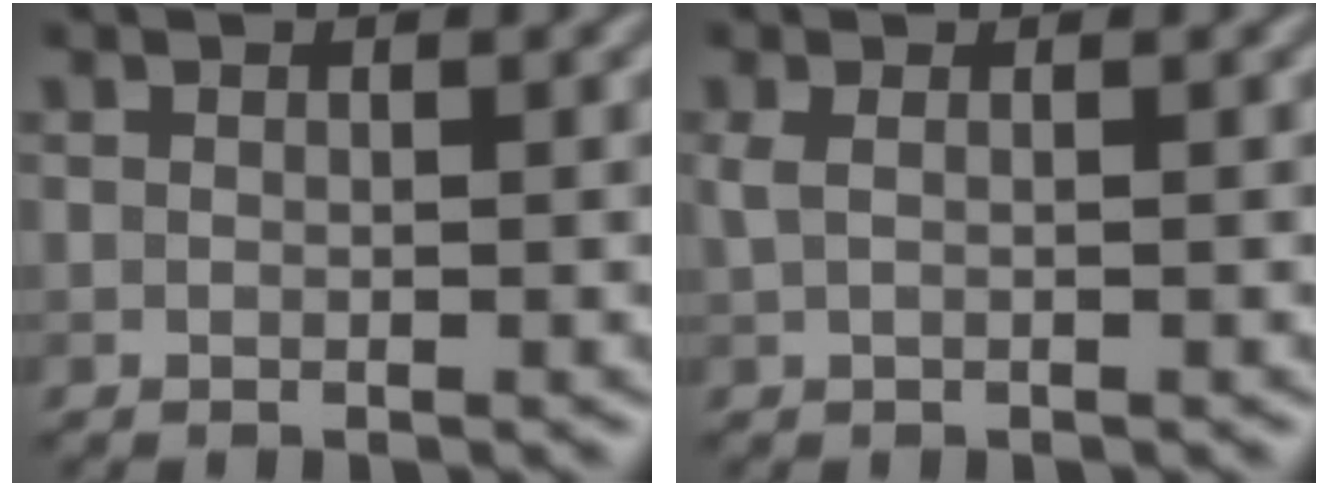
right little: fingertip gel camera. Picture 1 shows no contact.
{"total": 1.1, "force": [0.3, 0.3, 1.1], "torque": [-0.021, 0.002, 0.004]}